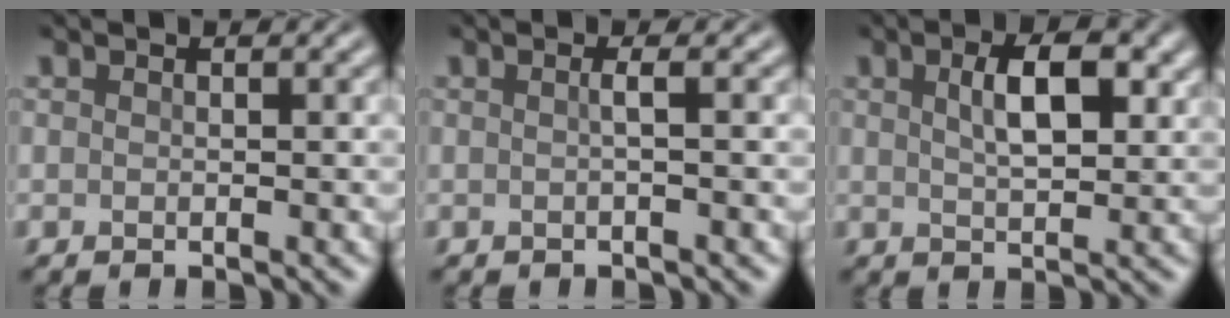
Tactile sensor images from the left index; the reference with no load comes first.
{"total": 1.1, "force": [0.0, 0.3, 1.0], "torque": [-0.015, 0.002, -0.004]}
{"total": 4.4, "force": [1.5, 1.8, 3.8], "torque": [-0.071, 0.006, 0.027]}